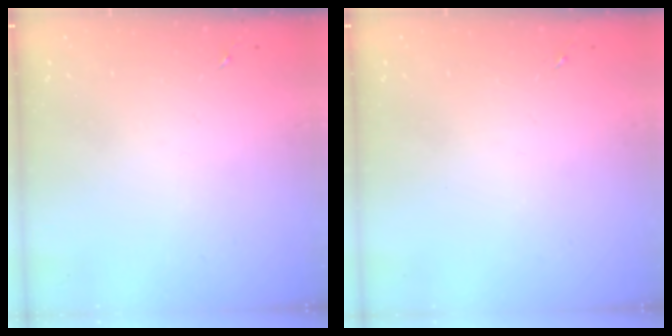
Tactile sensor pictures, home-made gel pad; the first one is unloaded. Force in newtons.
{"total": 0.0}